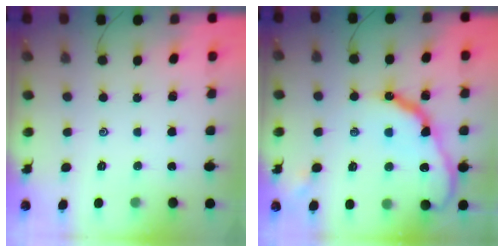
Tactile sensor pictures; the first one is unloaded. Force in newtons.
{"total": 16.5, "press": 16.4, "slide": 1.3}